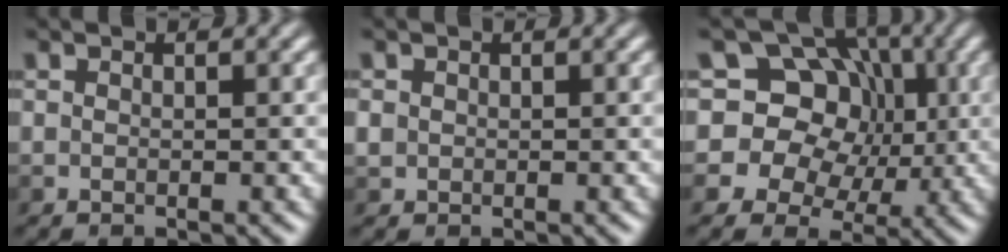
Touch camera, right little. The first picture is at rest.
{"total": 2.0, "force": [0.4, 1.8, 0.7], "torque": [-0.007, 0.013, 0.002]}
{"total": 12.9, "force": [2.7, 11.5, 5.2], "torque": [-0.112, 0.048, 0.022]}